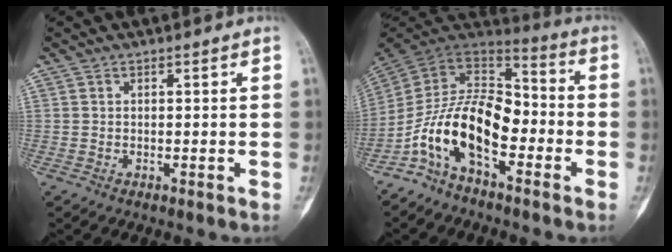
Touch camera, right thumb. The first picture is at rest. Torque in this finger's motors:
{"motor_torque": [2.50, 2.51, 1.42, -1.35, 0.19]}